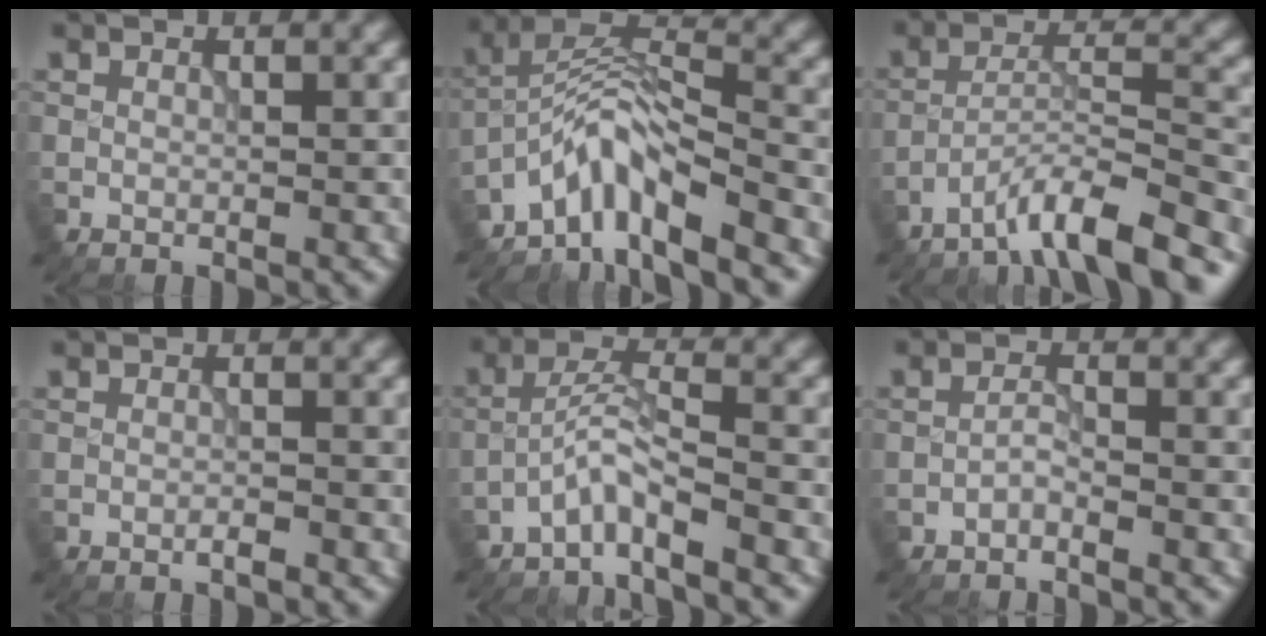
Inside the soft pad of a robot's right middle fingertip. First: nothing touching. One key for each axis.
{"total": 6.6, "fx": -4.8, "fy": 1.7, "fz": 4.2, "tx": -0.065, "ty": 0.009, "tz": -0.096}
{"total": 7.5, "fx": -5.8, "fy": 1.1, "fz": 4.6, "tx": -0.069, "ty": 0.007, "tz": -0.105}
{"total": 0.8, "fx": -0.6, "fy": 0.0, "fz": 0.5, "tx": -0.008, "ty": 0.001, "tz": -0.011}
{"total": 3.4, "fx": -2.7, "fy": 0.1, "fz": 2.0, "tx": -0.040, "ty": 0.012, "tz": -0.061}
{"total": 1.1, "fx": -0.9, "fy": 0.1, "fz": 0.6, "tx": -0.011, "ty": 0.005, "tz": -0.020}